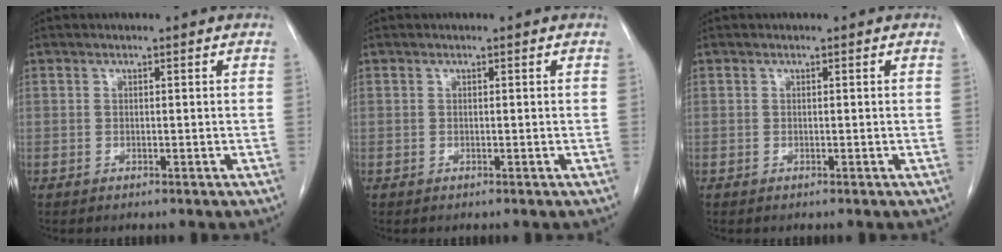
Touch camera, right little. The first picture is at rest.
{"total": 0.0}
{"total": 0.0}